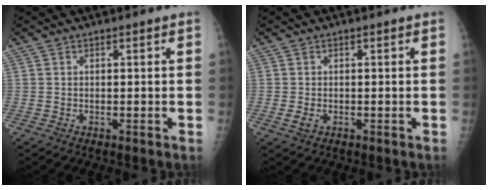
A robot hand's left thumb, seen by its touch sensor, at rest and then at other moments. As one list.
[{"total": 1.6, "force": [-0.4, 1.1, 1.1], "torque": [-0.023, -0.003, -0.007]}]